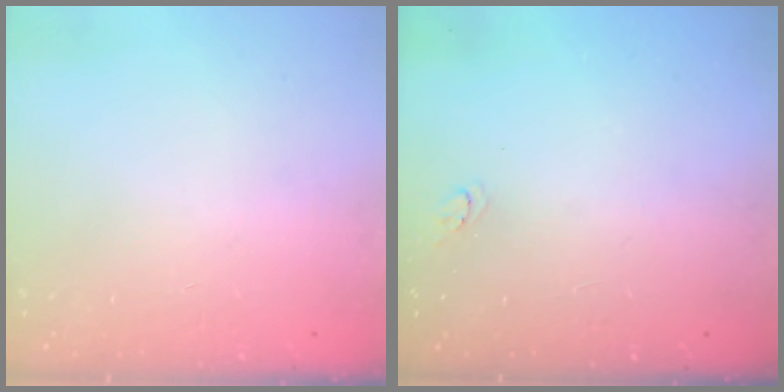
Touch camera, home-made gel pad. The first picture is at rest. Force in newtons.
{"total": 3.3, "press": 3.3, "slide": 0.4}